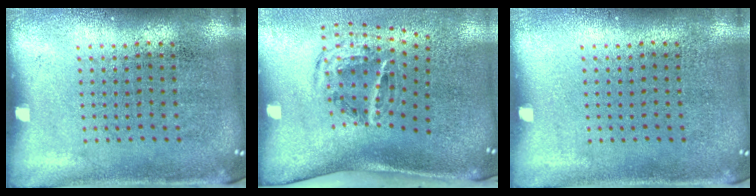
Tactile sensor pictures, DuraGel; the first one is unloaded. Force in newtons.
{"total": 2.0, "press": 1.2, "slide": 1.5}
{"total": 0.0}